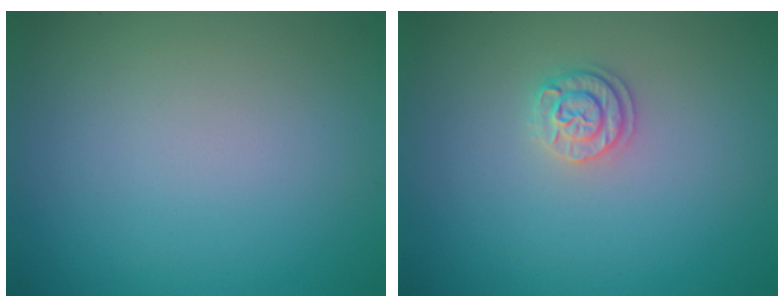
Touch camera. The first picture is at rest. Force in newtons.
{"total": 1.7, "press": 1.7, "slide": 0.5}